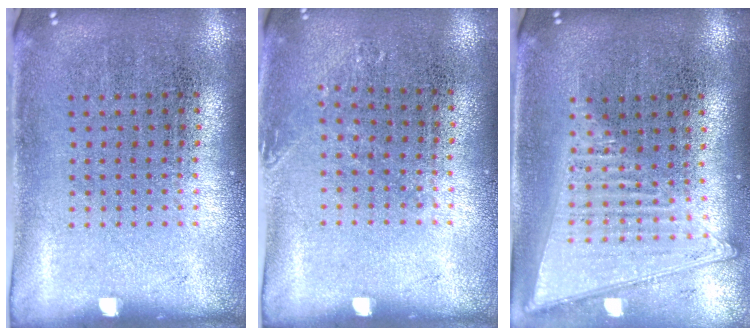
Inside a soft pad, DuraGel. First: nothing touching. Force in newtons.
{"total": 0.8, "press": 0.8, "slide": 0.1}
{"total": 1.7, "press": 1.6, "slide": 0.6}